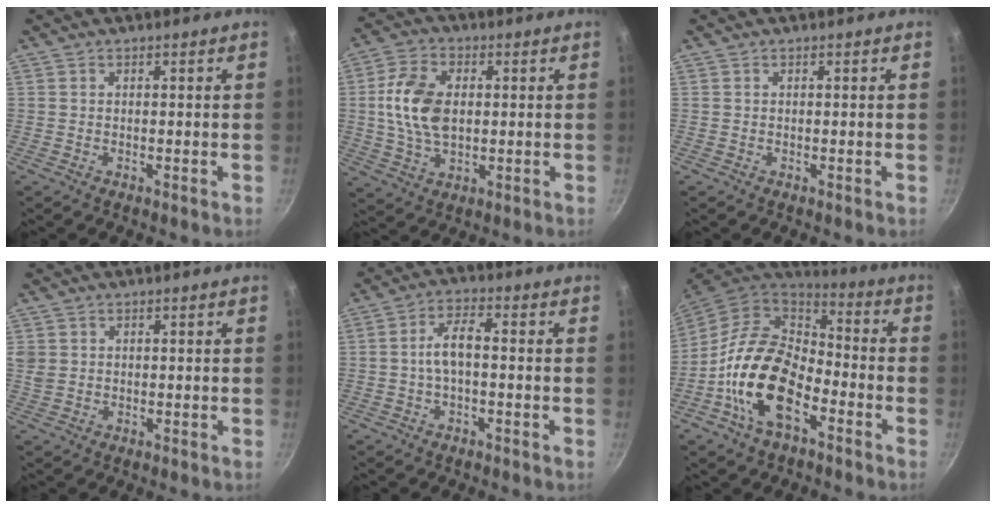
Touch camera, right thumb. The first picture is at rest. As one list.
[{"total": 11.6, "force": [0.9, 7.4, 8.8], "torque": [-0.158, 0.008, 0.013]}, {"total": 0.0}, {"total": 2.9, "force": [0.7, 2.4, 1.4], "torque": [-0.024, -0.001, 0.018]}, {"total": 5.6, "force": [-0.7, 2.4, 5.0], "torque": [-0.095, 0.029, -0.017]}, {"total": 18.2, "force": [-6.7, 10.6, 13.1], "torque": [-0.218, 0.046, -0.139]}]